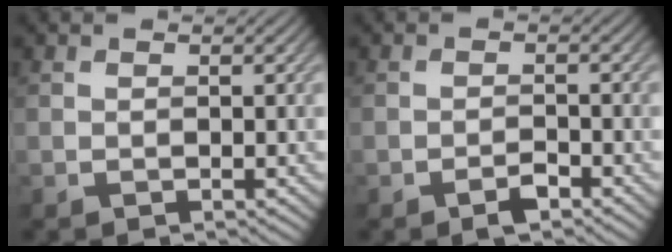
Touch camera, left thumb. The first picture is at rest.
{"total": 1.7, "force": [-1.2, 0.5, 1.1], "torque": [-0.017, 0.003, -0.024]}